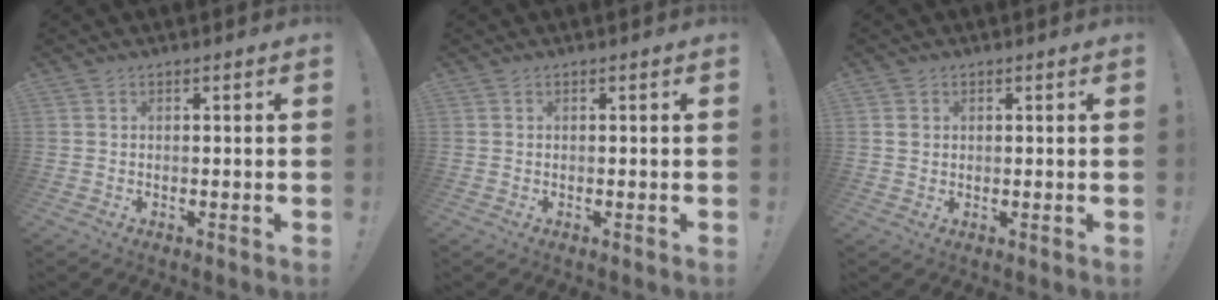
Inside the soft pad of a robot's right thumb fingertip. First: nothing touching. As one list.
[{"total": 0.0}, {"total": 1.8, "force": [0.6, 1.6, 0.6], "torque": [0.004, -0.002, 0.009]}]